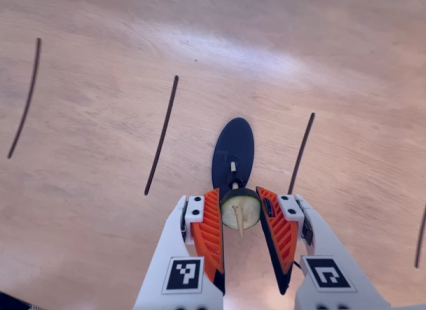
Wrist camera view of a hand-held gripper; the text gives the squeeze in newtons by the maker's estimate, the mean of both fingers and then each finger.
{"total": 9.0, "left": 9.0, "right": 9.0}